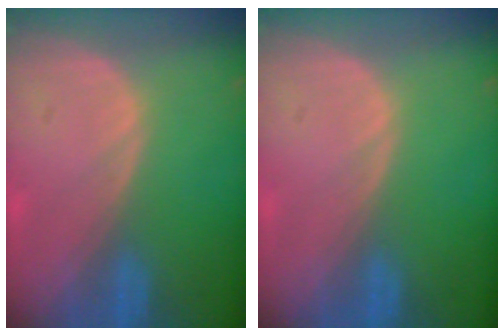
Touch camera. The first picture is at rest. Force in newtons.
{"total": 0.0}